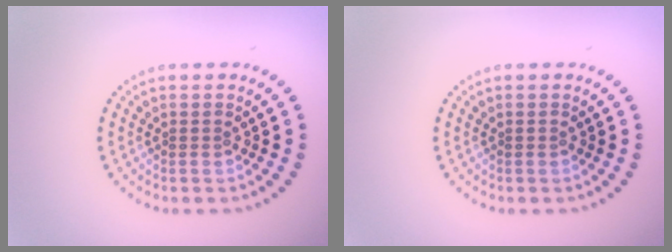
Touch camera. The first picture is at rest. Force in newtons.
{"total": 0.0}